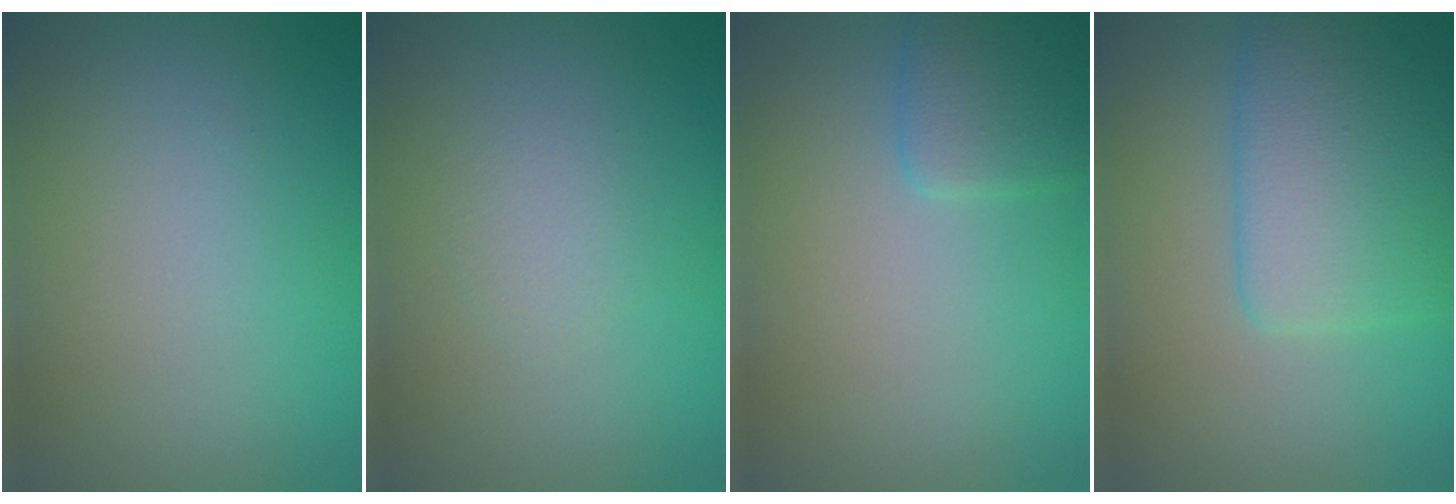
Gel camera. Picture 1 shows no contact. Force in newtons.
{"total": 1.2, "press": 1.2, "slide": 0.0}
{"total": 2.3, "press": 2.3, "slide": 0.1}
{"total": 5.7, "press": 5.7, "slide": 0.1}